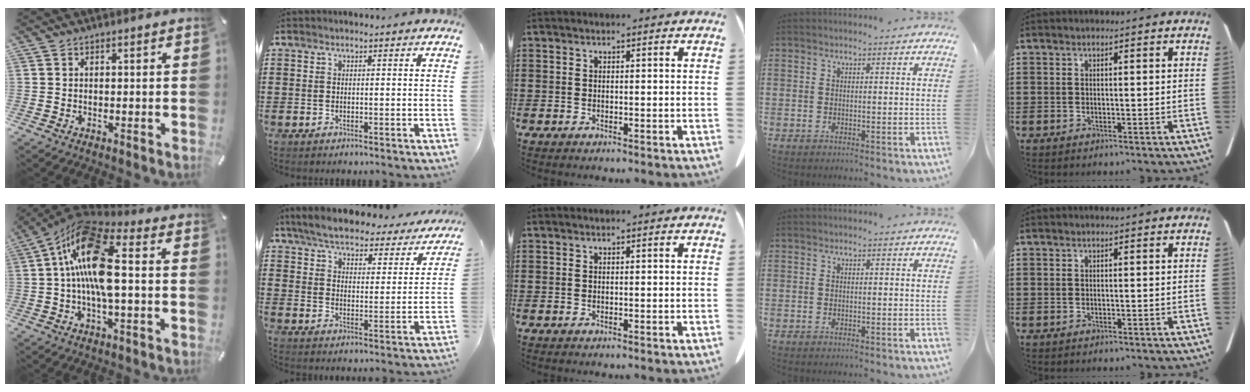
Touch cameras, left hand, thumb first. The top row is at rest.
{"thumb": {"total": 17.1, "force": [0.3, 7.3, 15.5], "torque": [-0.297, 0.002, 0.004]}, "index": {"total": 5.8, "force": [5.6, 0.7, 1.5], "torque": [-0.059, -0.035, 0.096]}}